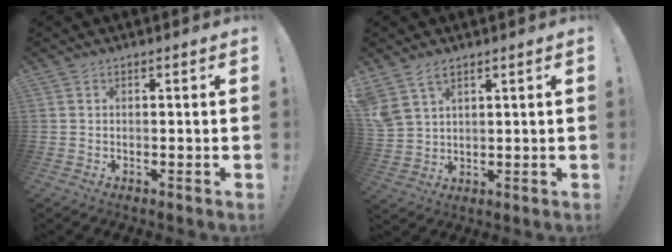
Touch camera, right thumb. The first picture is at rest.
{"total": 6.3, "force": [4.2, 3.4, 3.3], "torque": [-0.069, -0.010, 0.087]}